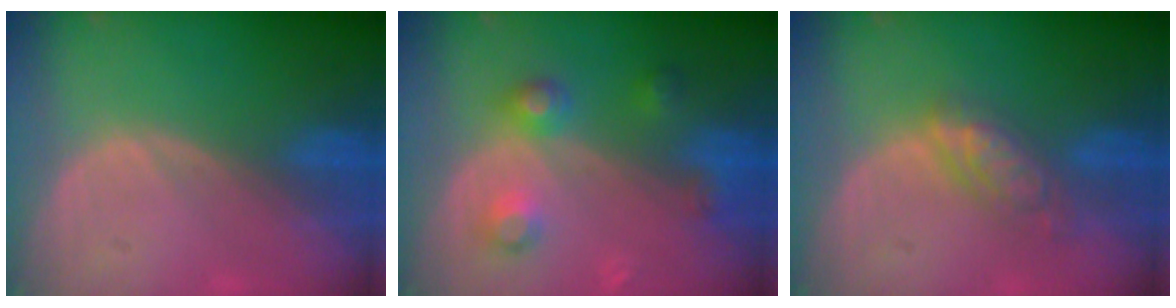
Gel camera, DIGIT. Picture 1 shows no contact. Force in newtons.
{"total": 5.3, "press": 5.3, "slide": 0.3}
{"total": 5.5, "press": 5.0, "slide": 2.4}